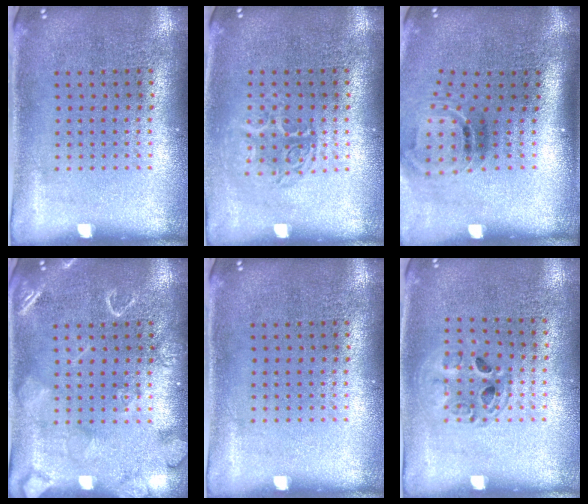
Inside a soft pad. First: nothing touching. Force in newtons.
{"total": 1.4, "press": 1.1, "slide": 0.7}
{"total": 1.5, "press": 1.1, "slide": 1.1}
{"total": 2.9, "press": 2.9, "slide": 0.4}
{"total": 0.0}
{"total": 1.3, "press": 1.2, "slide": 0.2}